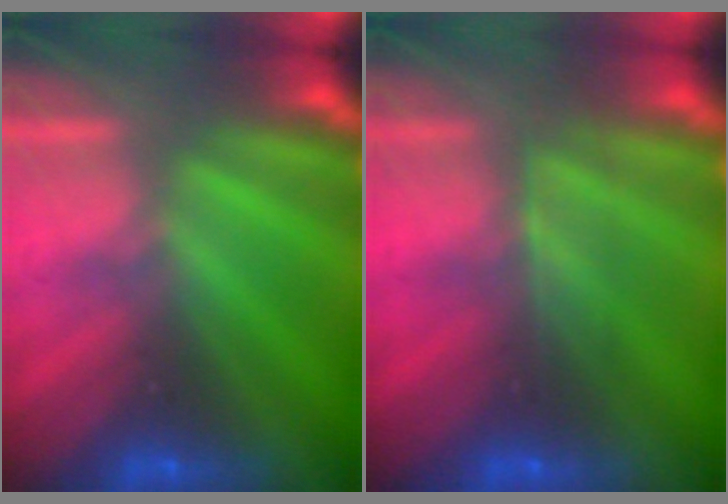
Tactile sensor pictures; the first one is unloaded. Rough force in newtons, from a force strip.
{"total": 2.4}